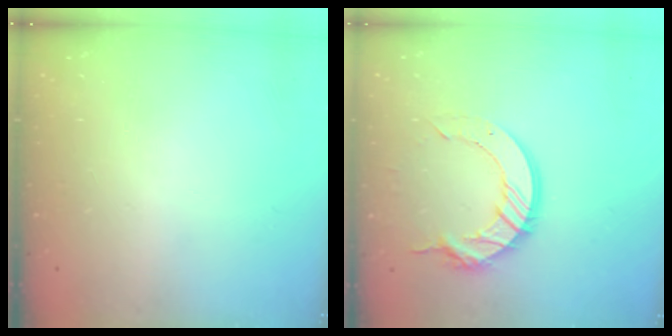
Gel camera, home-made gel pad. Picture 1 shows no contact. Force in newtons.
{"total": 12.6, "press": 12.6, "slide": 1.2}